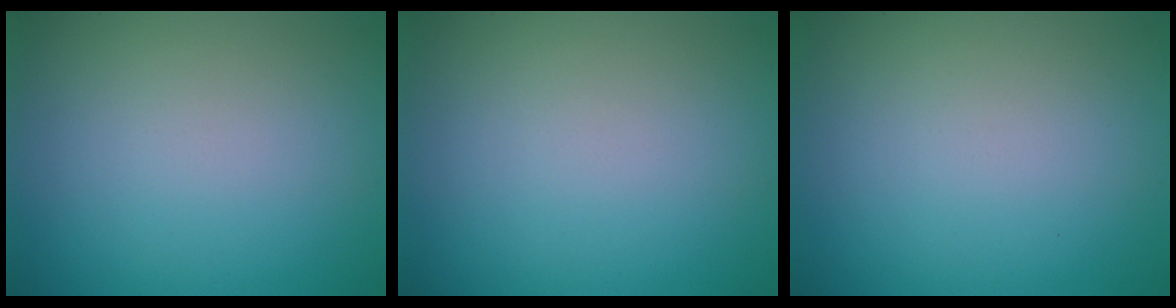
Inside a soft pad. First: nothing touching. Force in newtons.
{"total": 0.0}
{"total": 0.0}